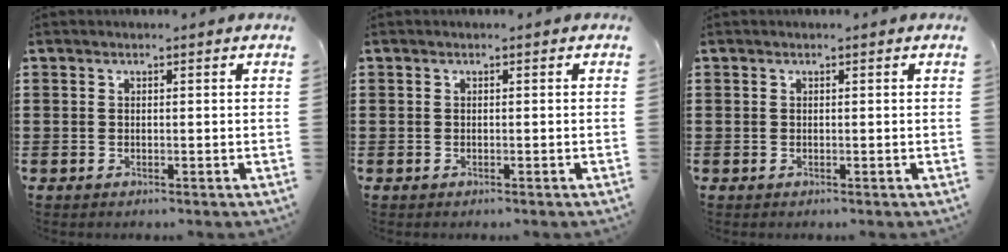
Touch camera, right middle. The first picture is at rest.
{"total": 0.0}
{"total": 0.0}